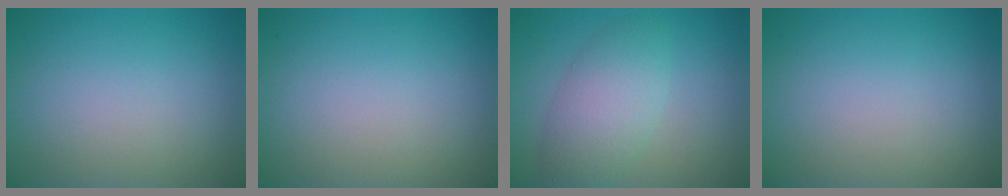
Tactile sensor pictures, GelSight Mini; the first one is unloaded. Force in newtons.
{"total": 0.0}
{"total": 4.5, "press": 4.5, "slide": 0.2}
{"total": 0.0}